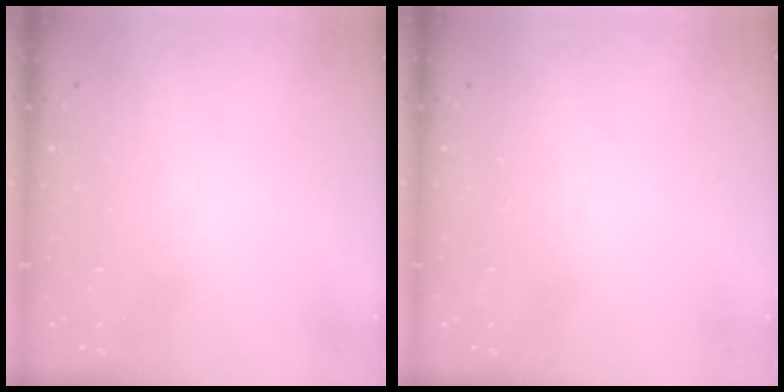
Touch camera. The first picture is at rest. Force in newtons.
{"total": 0.0}